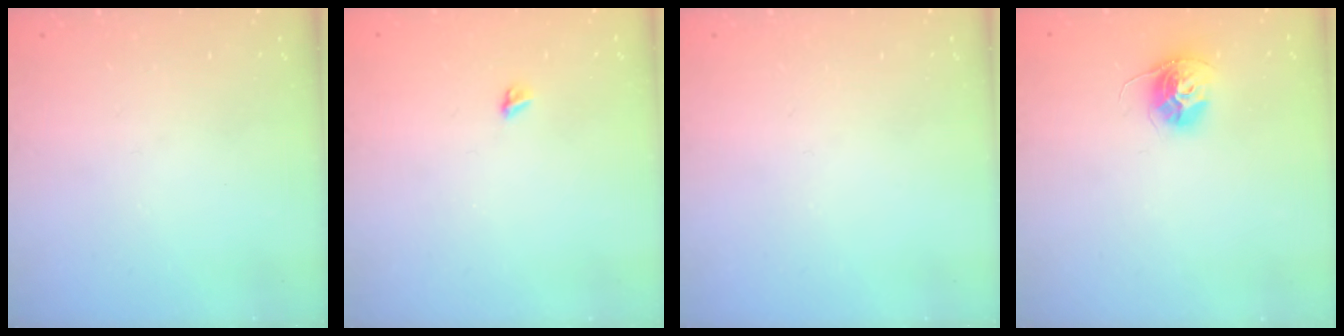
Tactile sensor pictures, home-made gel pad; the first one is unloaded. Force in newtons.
{"total": 3.9, "press": 3.8, "slide": 0.5}
{"total": 0.0}
{"total": 11.3, "press": 11.2, "slide": 0.8}